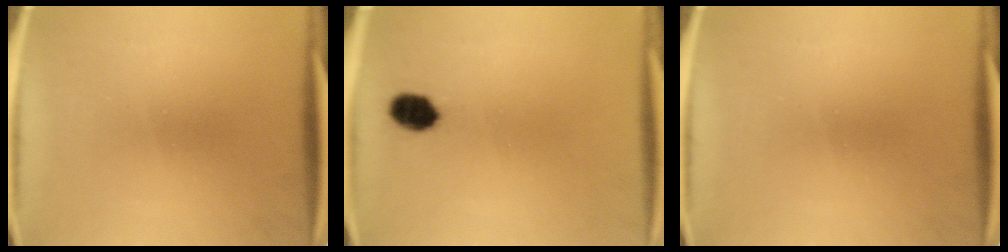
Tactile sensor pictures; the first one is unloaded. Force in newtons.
{"total": 5.1}
{"total": 0.0}